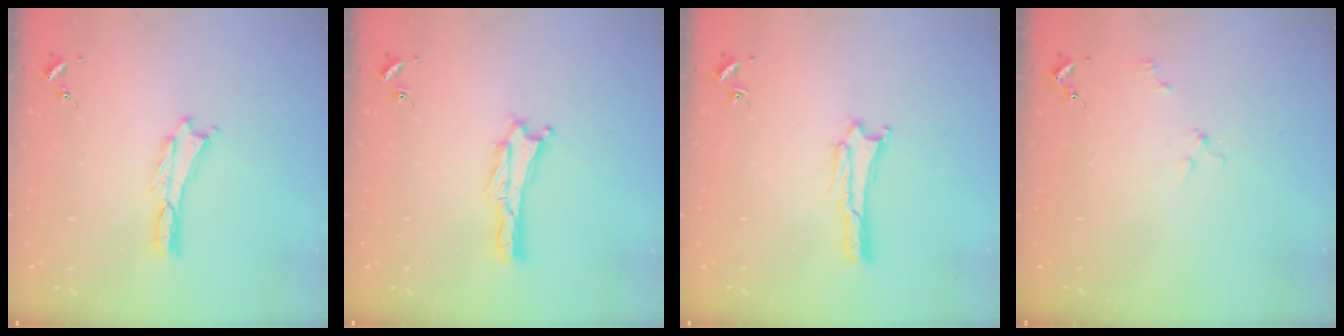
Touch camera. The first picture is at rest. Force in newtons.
{"total": 0.0}
{"total": 1.9, "press": 1.9, "slide": 0.1}
{"total": 2.0, "press": 2.0, "slide": 0.2}